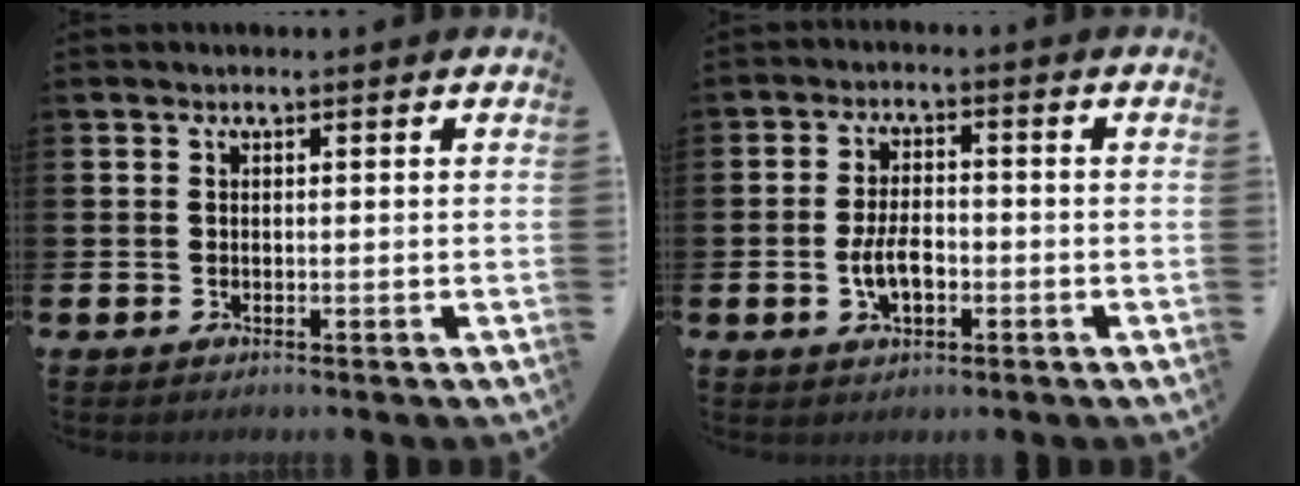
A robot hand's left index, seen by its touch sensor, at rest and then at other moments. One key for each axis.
{"total": 4.5, "fx": -1.1, "fy": 2.4, "fz": 3.7, "tx": -0.053, "ty": 0.002, "tz": -0.021}